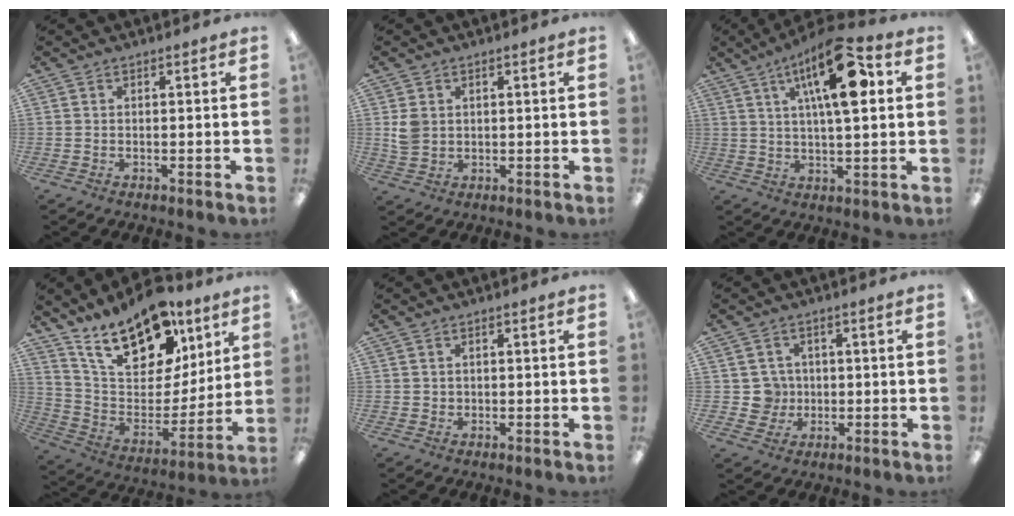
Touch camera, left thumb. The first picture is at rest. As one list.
[{"total": 4.1, "force": [0.8, 3.5, 2.0], "torque": [-0.035, 0.003, 0.015]}, {"total": 17.2, "force": [7.0, 5.9, 14.6], "torque": [-0.238, -0.016, 0.106]}, {"total": 20.5, "force": [14.5, 9.9, 10.6], "torque": [-0.193, -0.085, 0.262]}, {"total": 1.2, "force": [0.2, 1.1, 0.3], "torque": [-0.007, 0.006, 0.001]}, {"total": 5.3, "force": [0.1, 5.3, 0.7], "torque": [-0.012, 0.006, 0.005]}]